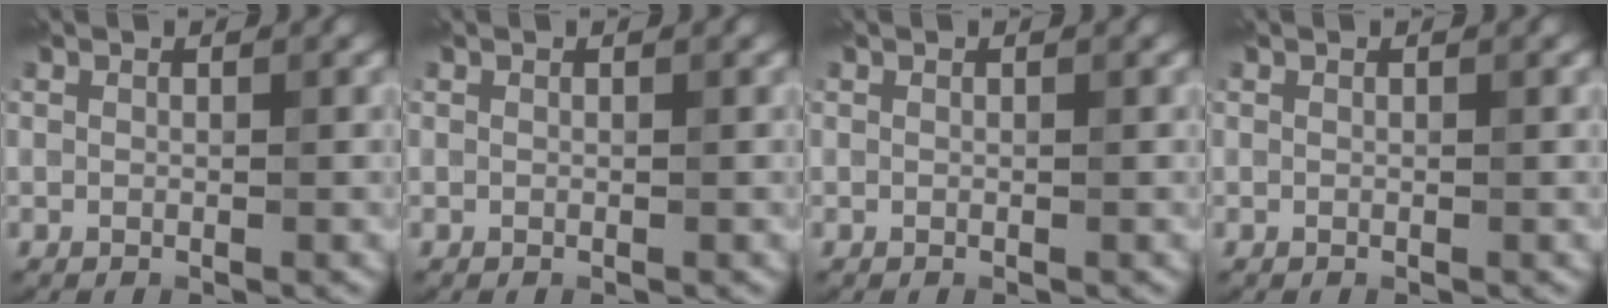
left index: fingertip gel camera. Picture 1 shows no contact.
{"total": 0.0}
{"total": 0.0}
{"total": 0.0}